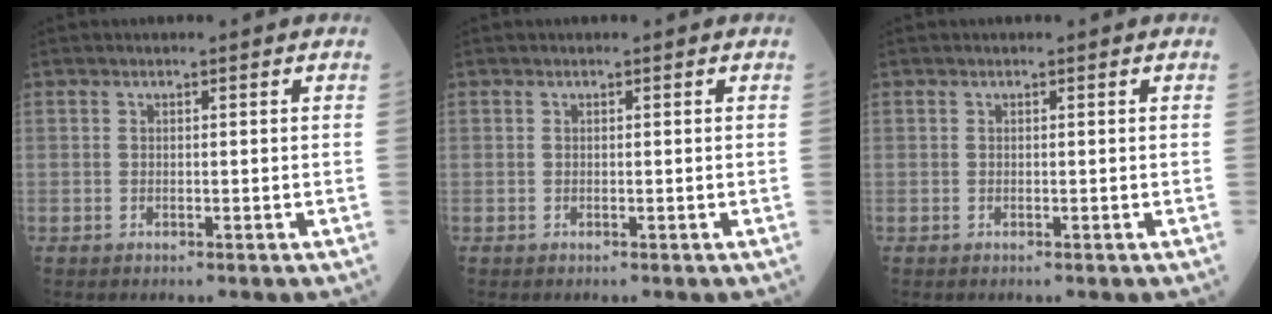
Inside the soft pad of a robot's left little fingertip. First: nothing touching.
{"total": 0.0}
{"total": 0.0}